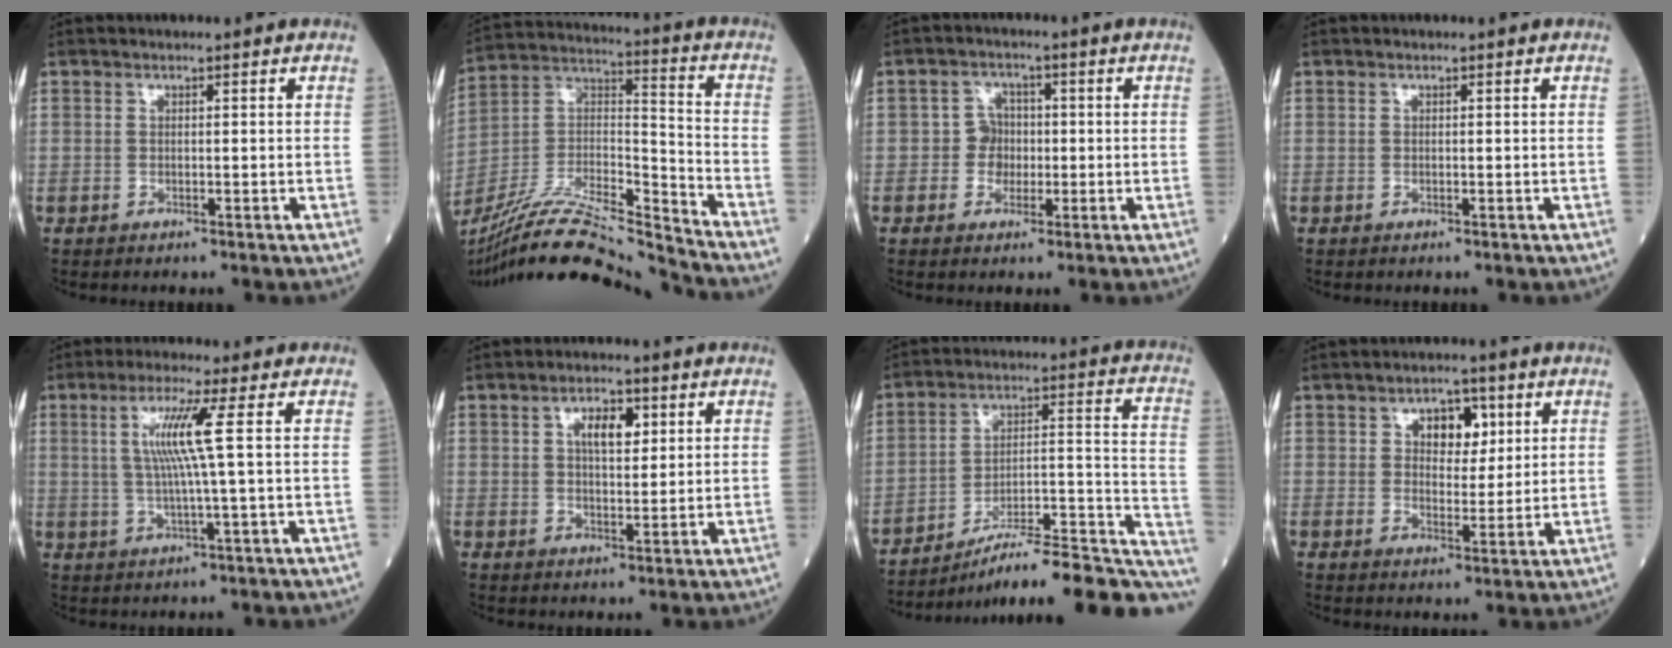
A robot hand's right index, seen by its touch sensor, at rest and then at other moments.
{"total": 20.8, "force": [-19.4, -0.1, 7.5], "torque": [-0.164, 0.012, -0.343]}
{"total": 3.5, "force": [-0.5, 3.2, 1.2], "torque": [-0.013, 0.008, -0.010]}
{"total": 0.0}
{"total": 7.0, "force": [1.5, -1.4, 6.7], "torque": [-0.136, 0.002, 0.034]}
{"total": 4.8, "force": [1.8, 2.1, 4.0], "torque": [-0.066, 0.006, 0.029]}
{"total": 23.0, "force": [-19.0, 2.6, 12.6], "torque": [-0.100, 0.029, -0.274]}
{"total": 5.5, "force": [2.2, 3.2, 3.8], "torque": [-0.051, 0.010, 0.034]}